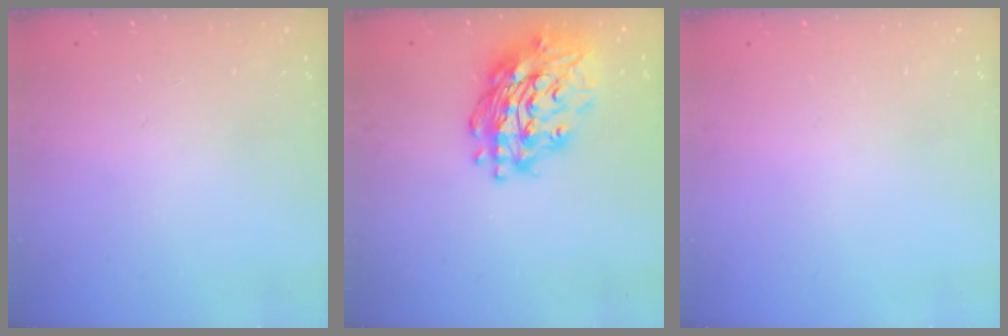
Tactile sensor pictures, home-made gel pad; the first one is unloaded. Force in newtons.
{"total": 20.7, "press": 20.6, "slide": 1.9}
{"total": 0.0}